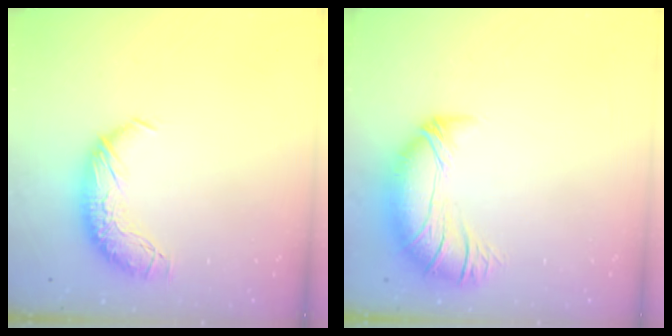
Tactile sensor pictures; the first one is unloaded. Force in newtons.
{"total": 2.6, "press": 0.1, "slide": 2.6}